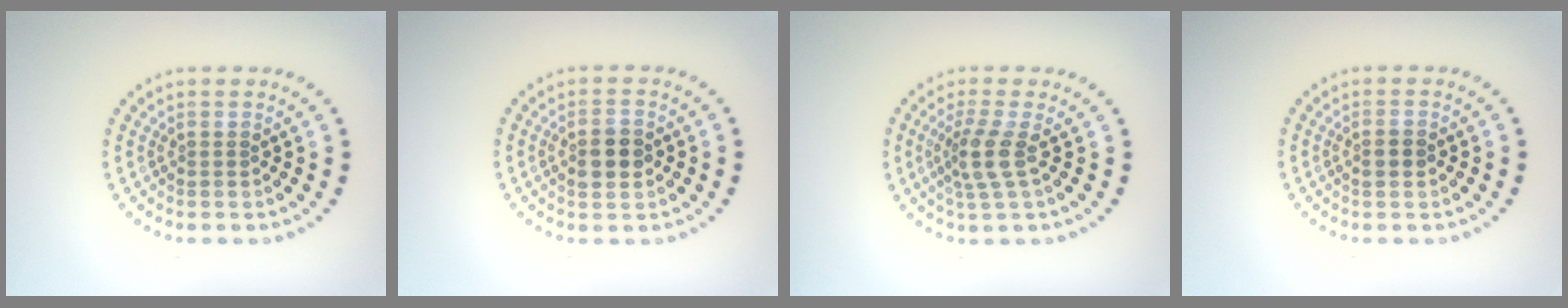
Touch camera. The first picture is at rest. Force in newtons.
{"total": 2.9, "press": 2.9, "slide": 0.2}
{"total": 2.8, "press": 2.1, "slide": 1.8}
{"total": 1.2, "press": 1.2, "slide": 0.0}